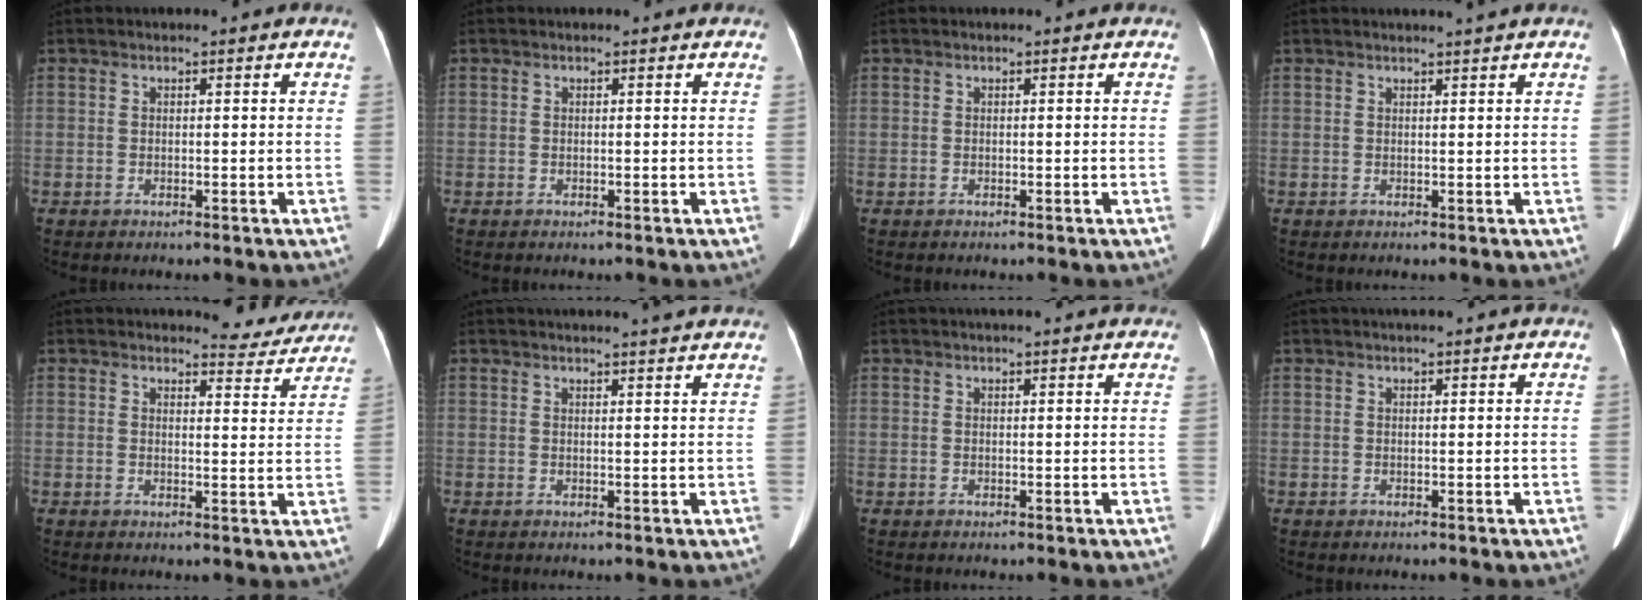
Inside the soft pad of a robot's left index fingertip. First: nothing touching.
{"total": 0.0}
{"total": 0.0}
{"total": 1.7, "force": [1.5, -0.5, 0.6], "torque": [-0.011, -0.001, 0.026]}
{"total": 5.8, "force": [5.6, 1.2, 0.0], "torque": [0.007, -0.020, 0.053]}
{"total": 6.3, "force": [5.8, -0.1, 2.5], "torque": [-0.036, 0.013, 0.063]}
{"total": 7.2, "force": [6.4, 1.0, 3.3], "torque": [-0.044, 0.026, 0.073]}
{"total": 4.7, "force": [4.1, 0.4, 2.3], "torque": [-0.028, 0.028, 0.049]}